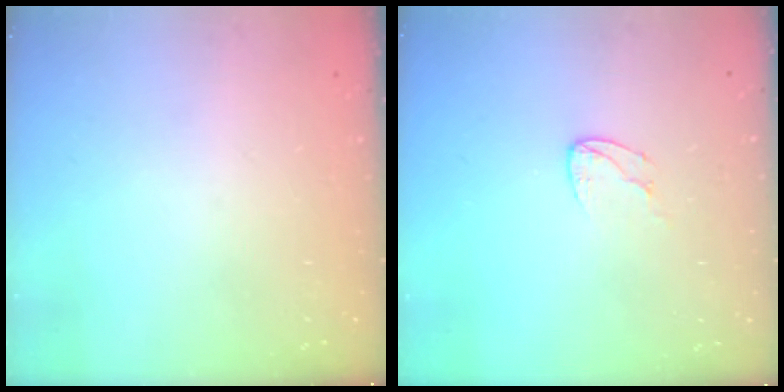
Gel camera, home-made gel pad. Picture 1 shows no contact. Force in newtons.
{"total": 5.8, "press": 5.8, "slide": 0.5}